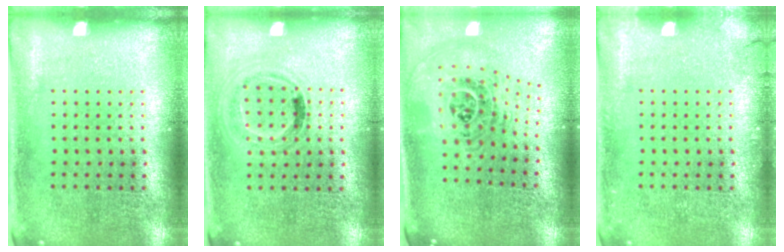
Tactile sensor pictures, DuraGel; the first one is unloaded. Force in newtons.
{"total": 0.9, "press": 0.8, "slide": 0.4}
{"total": 1.7, "press": 1.4, "slide": 0.9}
{"total": 1.0, "press": 1.0, "slide": 0.1}